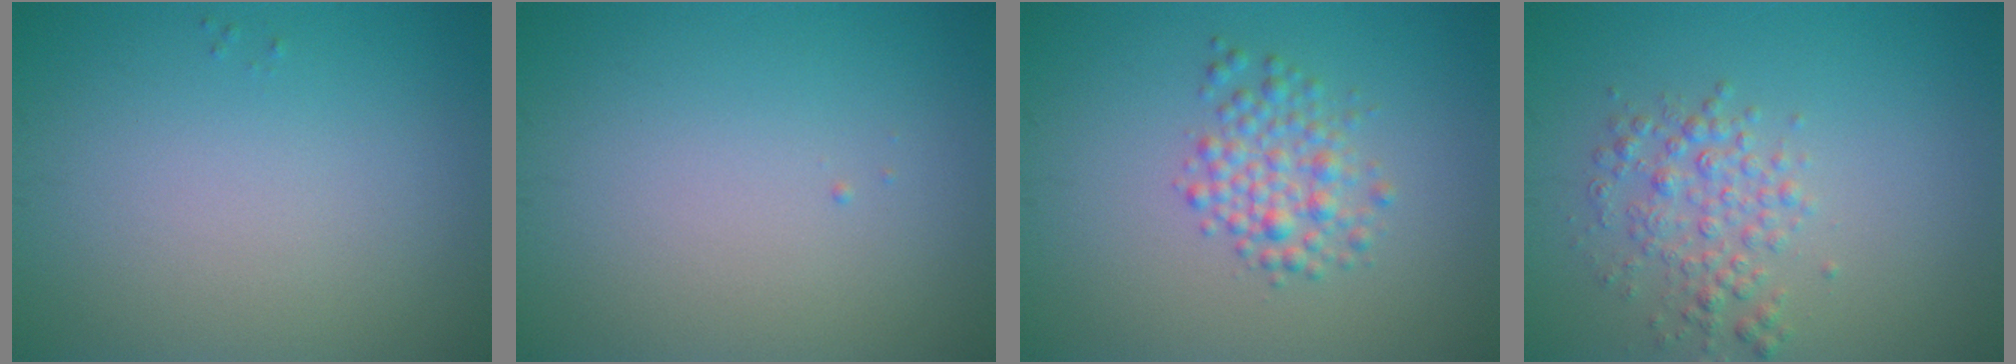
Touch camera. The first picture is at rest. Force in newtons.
{"total": 0.0}
{"total": 2.9, "press": 2.9, "slide": 0.0}
{"total": 2.8, "press": 2.8, "slide": 0.0}